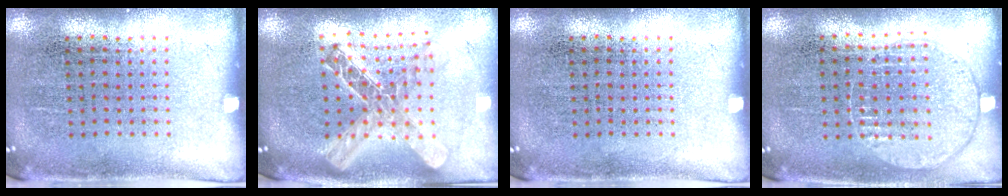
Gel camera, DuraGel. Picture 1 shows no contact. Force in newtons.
{"total": 2.1, "press": 1.7, "slide": 1.3}
{"total": 0.0}
{"total": 1.0, "press": 1.0, "slide": 0.3}